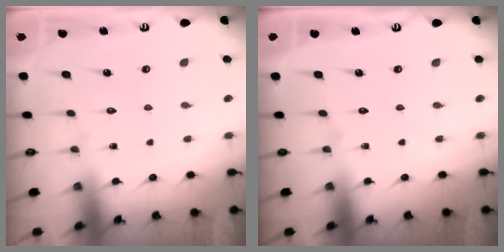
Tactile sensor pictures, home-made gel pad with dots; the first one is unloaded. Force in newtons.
{"total": 0.0}